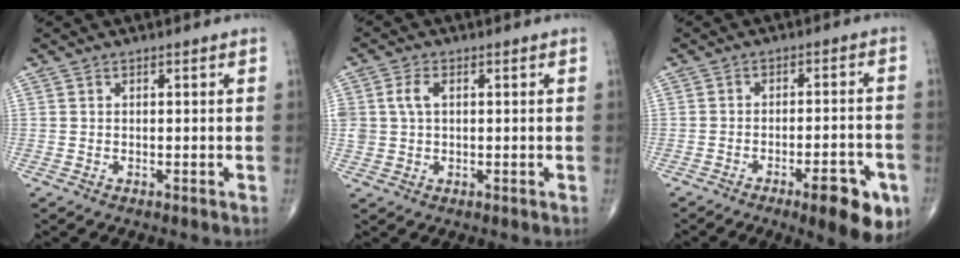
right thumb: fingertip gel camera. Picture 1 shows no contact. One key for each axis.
{"total": 4.3, "fx": 1.0, "fy": 2.8, "fz": 3.0, "tx": -0.070, "ty": 0.006, "tz": 0.020}
{"total": 10.9, "fx": -5.5, "fy": 3.1, "fz": 9.0, "tx": -0.103, "ty": 0.020, "tz": -0.069}